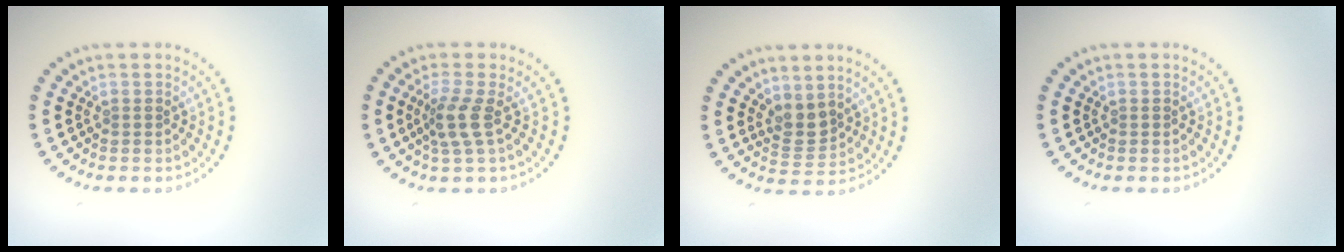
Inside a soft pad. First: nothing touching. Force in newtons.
{"total": 2.6, "press": 1.9, "slide": 1.7}
{"total": 2.4, "press": 2.0, "slide": 1.3}
{"total": 0.0}